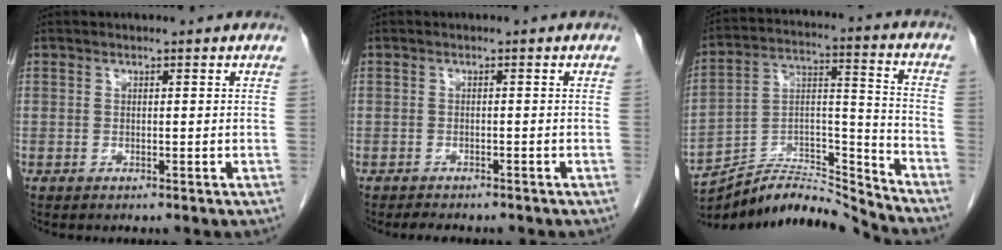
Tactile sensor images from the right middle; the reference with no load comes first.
{"total": 3.1, "force": [-2.7, 0.9, 1.2], "torque": [-0.025, -0.007, -0.032]}
{"total": 15.5, "force": [-15.5, -0.6, 1.1], "torque": [-0.023, 0.049, -0.271]}